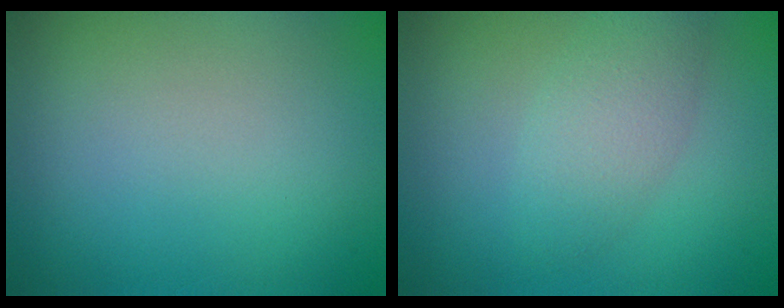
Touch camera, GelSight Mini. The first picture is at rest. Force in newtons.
{"total": 3.2, "press": 3.2, "slide": 0.1}